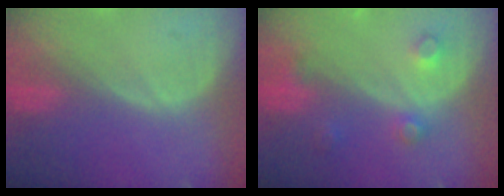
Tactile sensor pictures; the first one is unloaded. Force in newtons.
{"total": 3.8, "press": 3.5, "slide": 1.6}